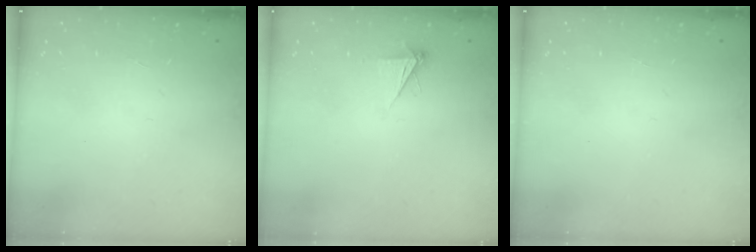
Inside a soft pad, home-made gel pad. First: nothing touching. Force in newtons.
{"total": 4.1, "press": 4.1, "slide": 0.5}
{"total": 0.0}